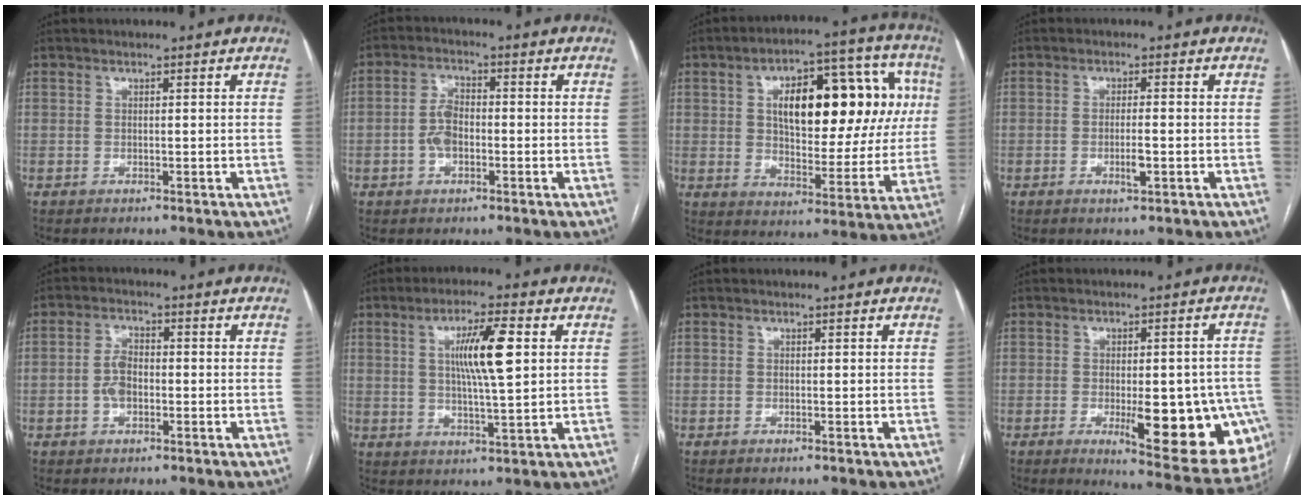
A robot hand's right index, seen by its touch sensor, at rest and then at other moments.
{"total": 4.4, "force": [-1.0, 2.5, 3.6], "torque": [-0.076, 0.011, -0.021]}
{"total": 21.2, "force": [5.1, 9.3, 18.3], "torque": [-0.257, 0.046, 0.078]}
{"total": 2.8, "force": [-0.9, 0.4, 2.6], "torque": [-0.048, -0.003, -0.012]}
{"total": 3.9, "force": [-0.8, 2.3, 3.1], "torque": [-0.066, 0.008, -0.017]}
{"total": 9.1, "force": [2.1, 0.8, 8.8], "torque": [-0.158, 0.002, 0.038]}
{"total": 0.0}
{"total": 17.1, "force": [-5.2, 5.2, 15.4], "torque": [-0.116, 0.009, -0.045]}